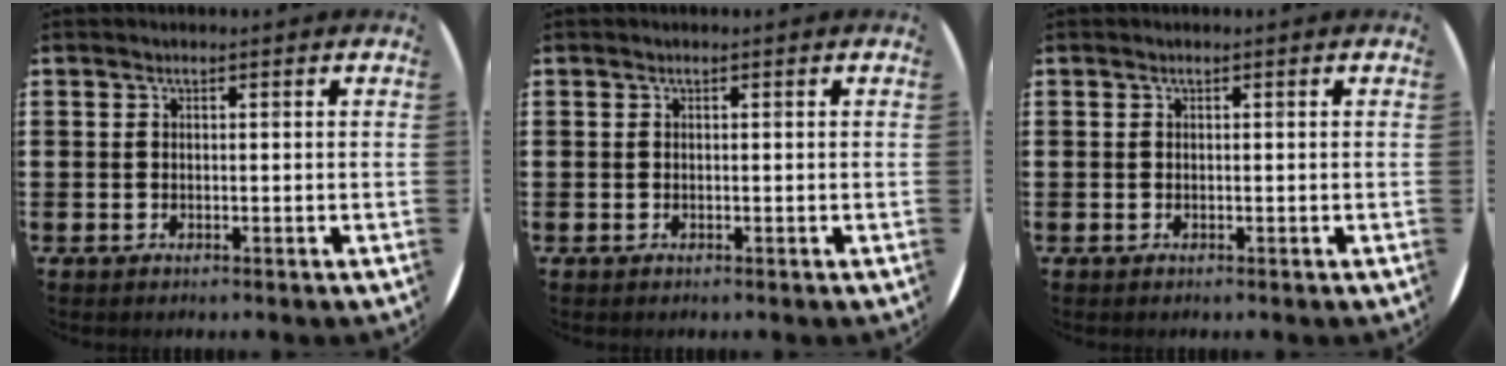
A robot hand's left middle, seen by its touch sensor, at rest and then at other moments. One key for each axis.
{"total": 0.0}
{"total": 0.0}